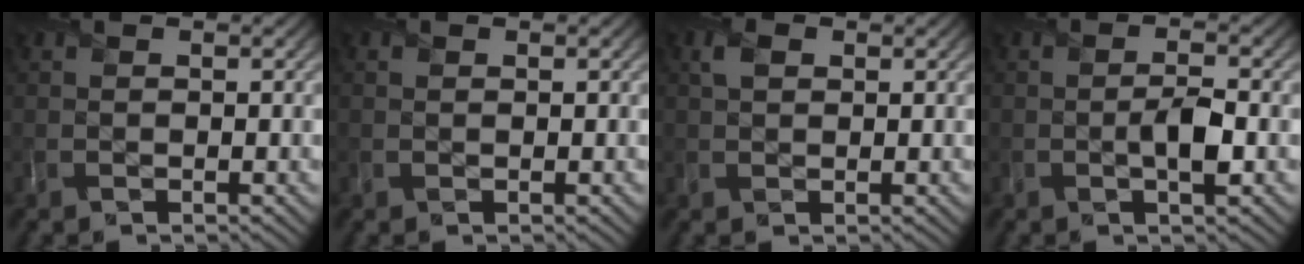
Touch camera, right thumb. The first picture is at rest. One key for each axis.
{"total": 0.0}
{"total": 1.7, "fx": 0.7, "fy": 1.3, "fz": 0.9, "tx": -0.026, "ty": 0.003, "tz": 0.014}
{"total": 2.8, "fx": -0.8, "fy": 0.8, "fz": 2.6, "tx": -0.050, "ty": 0.000, "tz": -0.017}